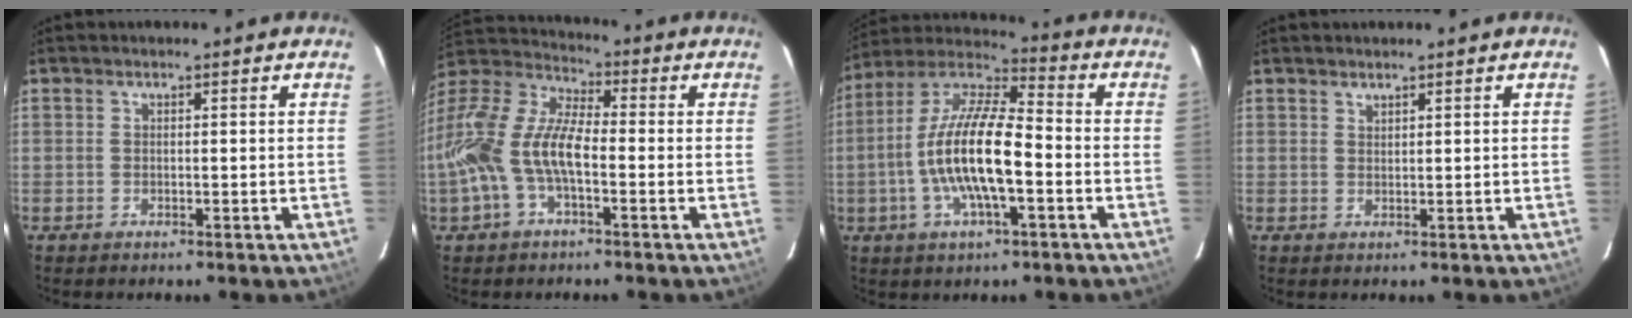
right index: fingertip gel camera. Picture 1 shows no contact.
{"total": 15.9, "force": [-3.6, 7.1, 13.7], "torque": [-0.287, 0.009, -0.078]}
{"total": 15.8, "force": [-3.4, 4.5, 14.8], "torque": [-0.286, 0.000, -0.071]}
{"total": 0.8, "force": [0.8, 0.2, 0.1], "torque": [-0.002, 0.002, 0.016]}